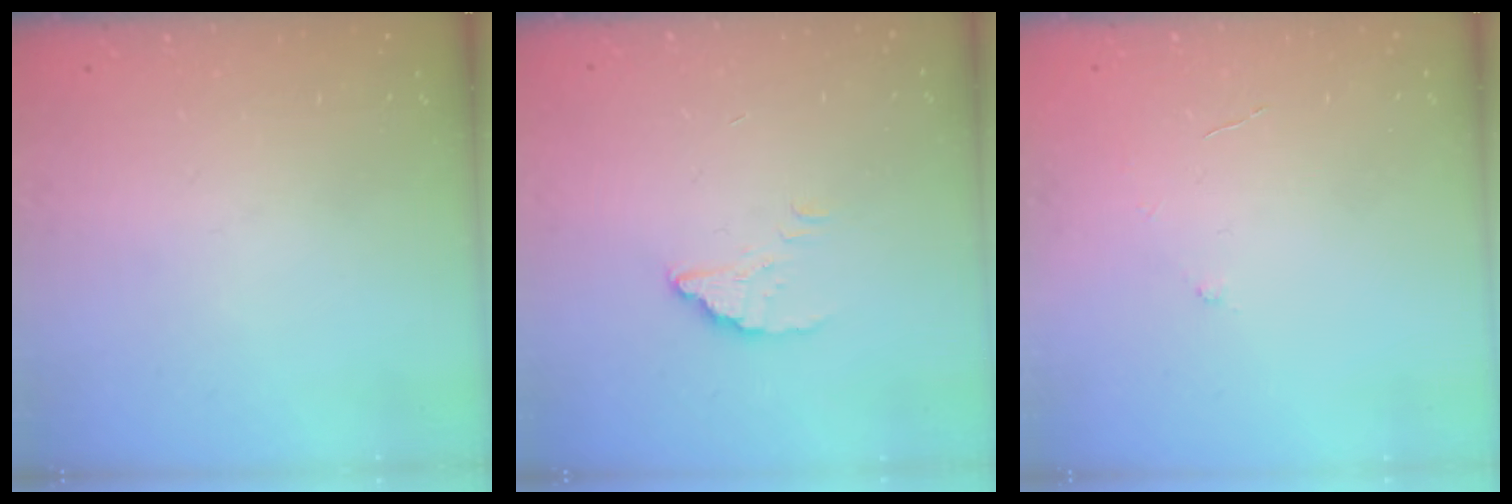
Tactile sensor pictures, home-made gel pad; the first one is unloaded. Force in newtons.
{"total": 2.1, "press": 2.1, "slide": 0.2}
{"total": 2.8, "press": 2.8, "slide": 0.3}